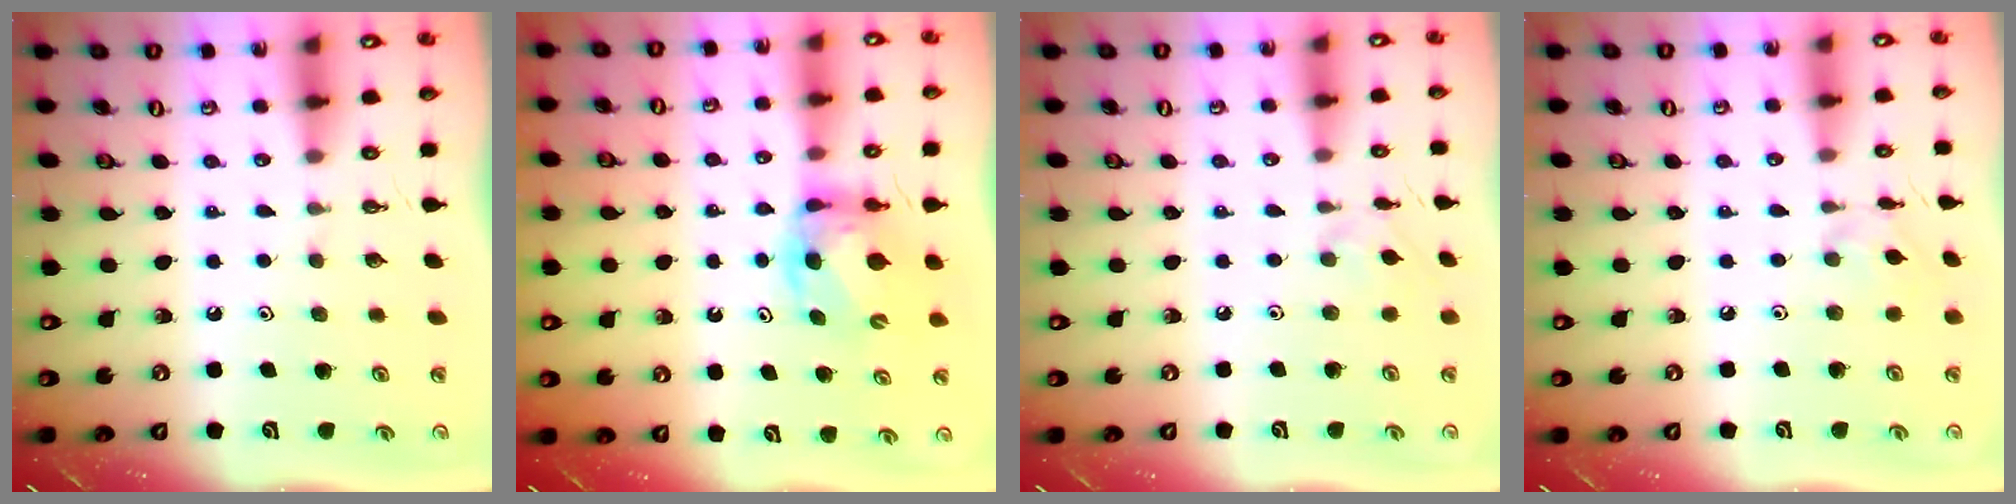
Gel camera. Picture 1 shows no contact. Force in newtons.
{"total": 7.5, "press": 7.5, "slide": 0.6}
{"total": 2.2, "press": 2.1, "slide": 0.5}
{"total": 2.6, "press": 2.6, "slide": 0.6}